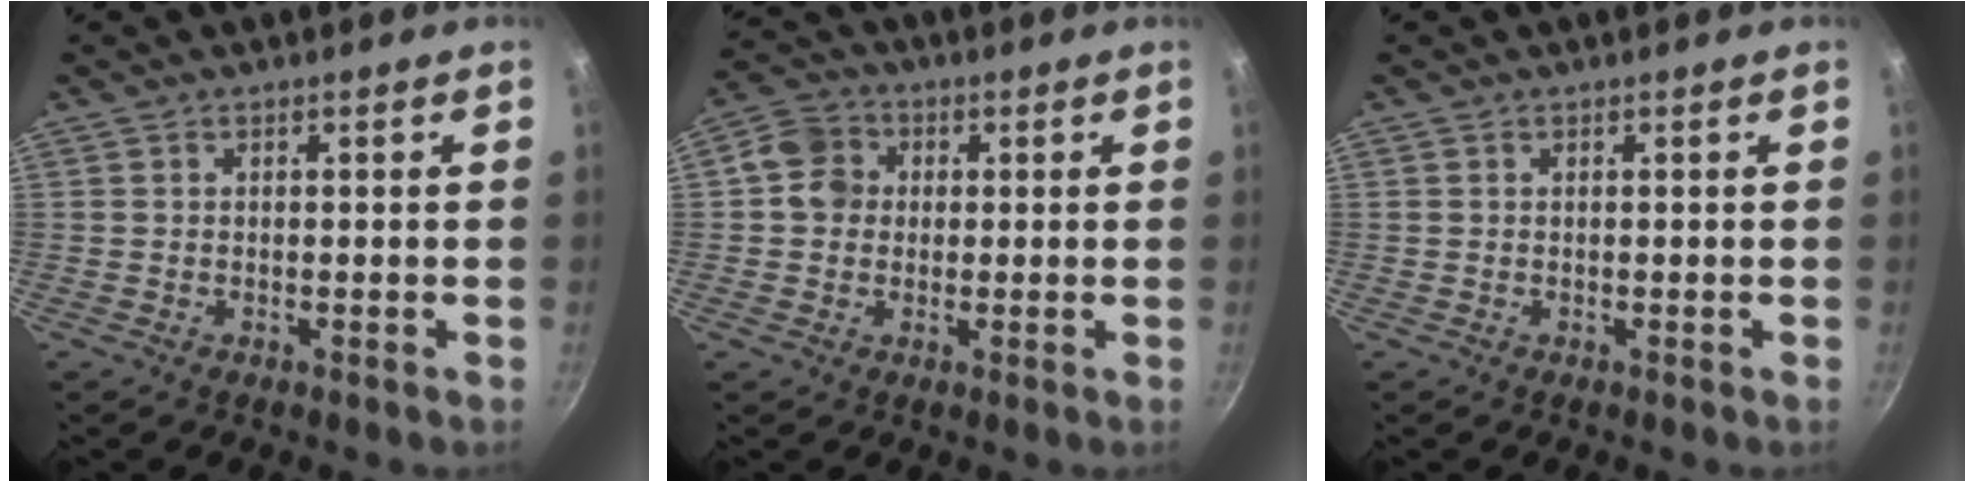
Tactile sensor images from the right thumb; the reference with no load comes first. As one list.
[{"total": 6.5, "force": [0.7, 5.9, 2.7], "torque": [-0.018, 0.011, -0.006]}, {"total": 0.0}]